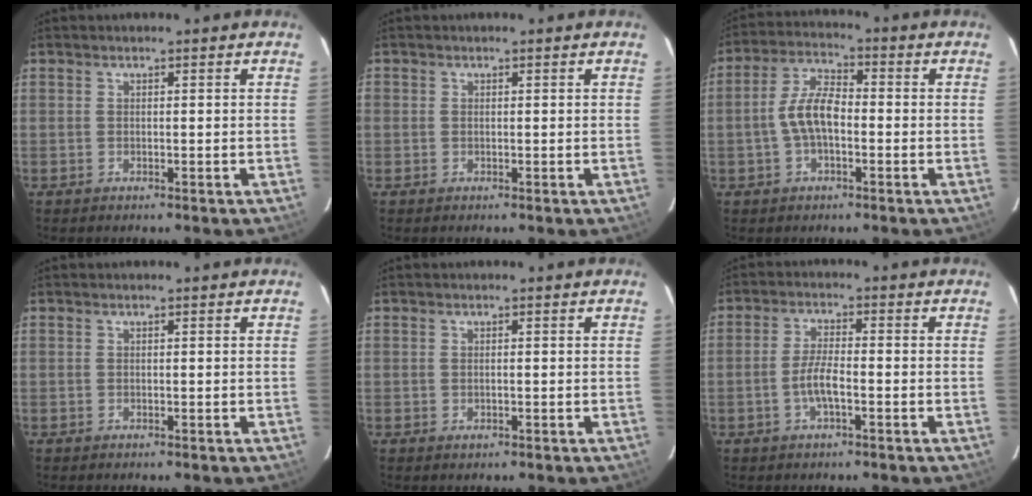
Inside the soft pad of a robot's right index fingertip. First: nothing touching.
{"total": 0.0}
{"total": 7.2, "force": [-1.5, 3.4, 6.2], "torque": [-0.128, 0.015, -0.029]}
{"total": 0.0}
{"total": 0.6, "force": [-0.1, 0.3, 0.5], "torque": [-0.008, 0.002, -0.002]}
{"total": 4.6, "force": [-1.8, 1.0, 4.1], "torque": [-0.087, 0.003, -0.035]}